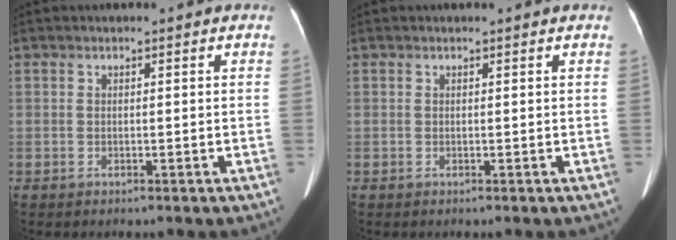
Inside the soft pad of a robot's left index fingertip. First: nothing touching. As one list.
[{"total": 0.6, "force": [0.6, 0.1, 0.2], "torque": [-0.005, 0.010, 0.007]}]